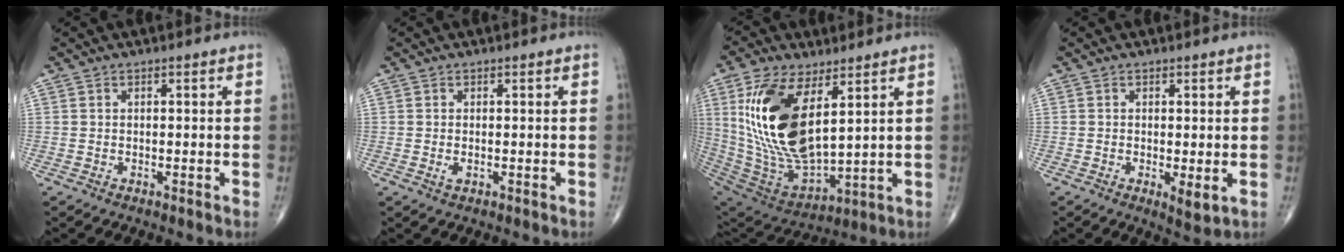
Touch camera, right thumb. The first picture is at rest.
{"total": 1.0, "force": [-0.2, 0.4, 0.9], "torque": [-0.016, -0.004, -0.004]}
{"total": 22.1, "force": [6.3, 10.1, 18.6], "torque": [-0.370, -0.035, 0.132]}
{"total": 3.1, "force": [-0.4, 1.0, 2.9], "torque": [-0.046, -0.012, -0.007]}